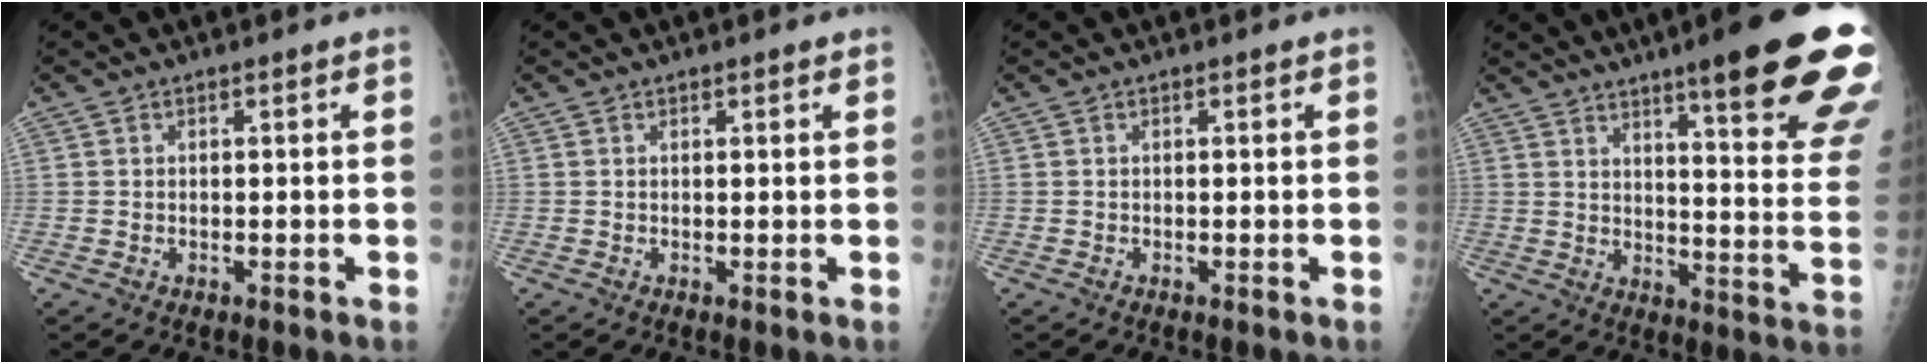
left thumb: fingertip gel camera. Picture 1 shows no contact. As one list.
[{"total": 0.7, "force": [0.5, 0.2, 0.4], "torque": [-0.004, -0.001, 0.007]}, {"total": 0.0}, {"total": 25.2, "force": [16.2, 3.5, 19.0], "torque": [-0.204, -0.068, 0.212]}]